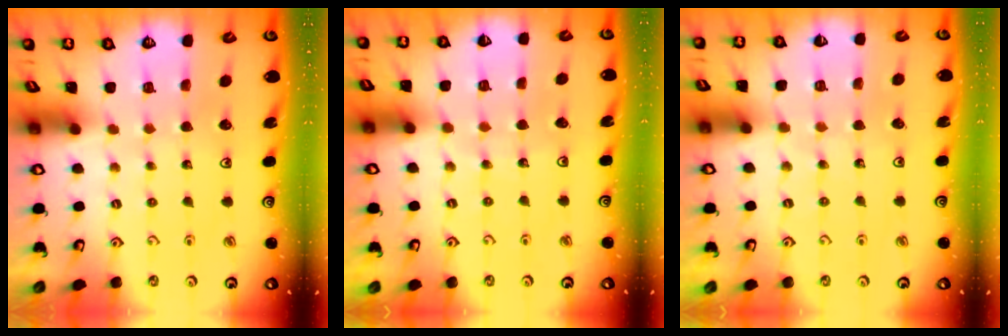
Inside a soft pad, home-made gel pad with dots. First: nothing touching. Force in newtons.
{"total": 5.8, "press": 5.7, "slide": 0.8}
{"total": 5.4, "press": 5.4, "slide": 0.9}